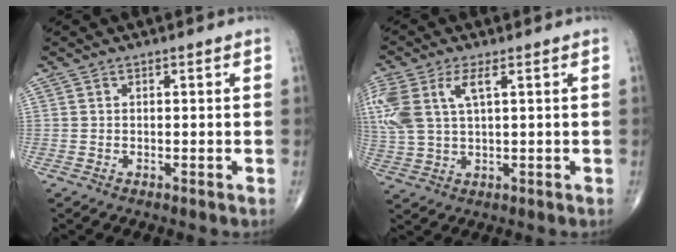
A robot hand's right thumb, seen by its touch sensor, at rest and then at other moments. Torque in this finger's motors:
{"motor_torque": [0.26, 0.37, 0.88, 0.41, 0.15]}